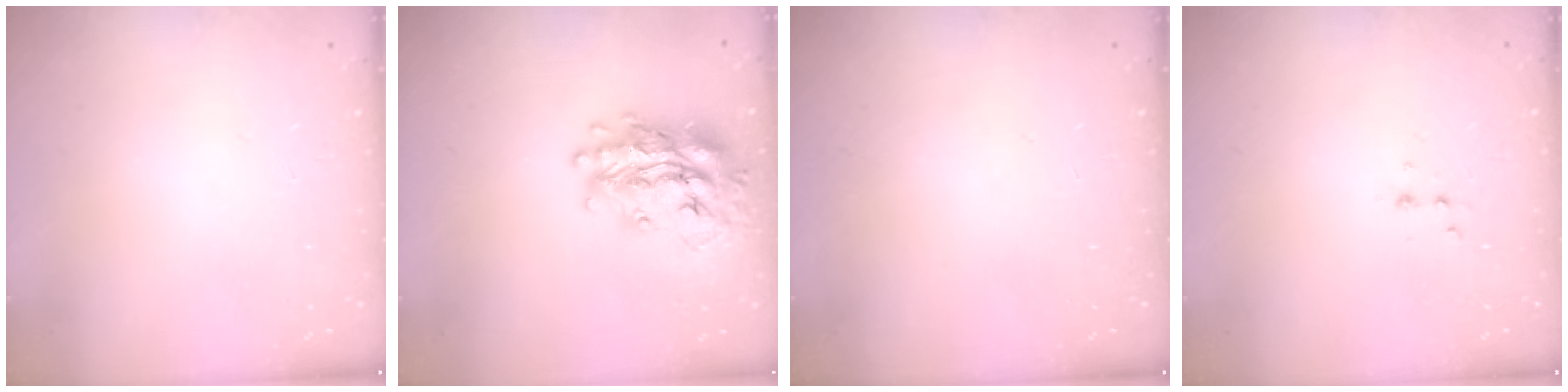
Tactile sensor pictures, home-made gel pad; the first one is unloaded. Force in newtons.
{"total": 21.6, "press": 21.5, "slide": 1.8}
{"total": 0.0}
{"total": 2.6, "press": 2.5, "slide": 0.8}